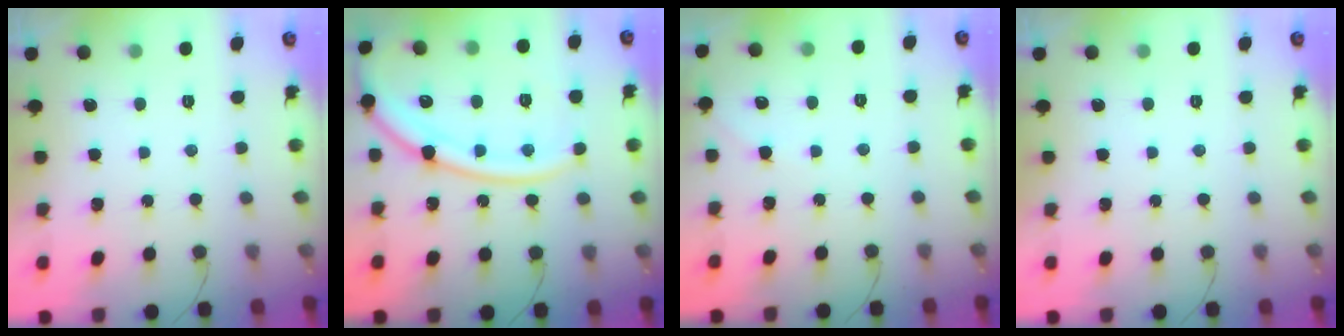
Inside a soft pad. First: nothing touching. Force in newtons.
{"total": 17.8, "press": 17.7, "slide": 2.0}
{"total": 2.7, "press": 2.7, "slide": 0.4}
{"total": 0.0}